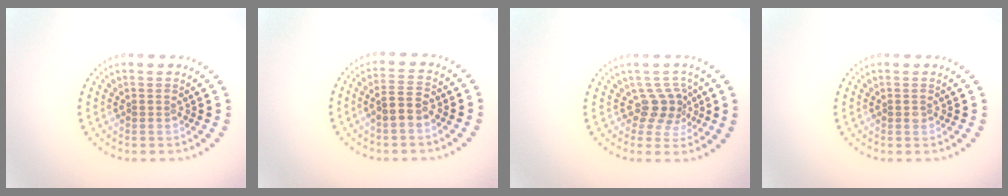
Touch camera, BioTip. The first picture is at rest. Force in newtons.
{"total": 2.4, "press": 2.3, "slide": 0.8}
{"total": 2.5, "press": 1.8, "slide": 1.7}
{"total": 0.5, "press": 0.5, "slide": 0.1}